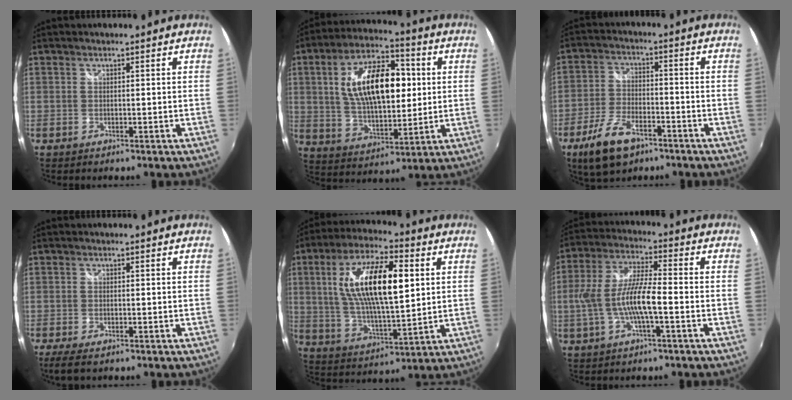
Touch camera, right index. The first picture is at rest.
{"total": 18.4, "force": [3.2, 9.1, 15.6], "torque": [-0.276, 0.021, 0.061]}
{"total": 10.6, "force": [-6.7, 4.5, 6.9], "torque": [-0.156, -0.012, -0.126]}
{"total": 3.7, "force": [-2.3, 1.4, 2.5], "torque": [-0.057, -0.013, -0.040]}
{"total": 18.8, "force": [4.4, 6.7, 17.0], "torque": [-0.315, 0.013, 0.083]}
{"total": 11.5, "force": [-2.5, 2.2, 11.0], "torque": [-0.223, -0.001, -0.044]}